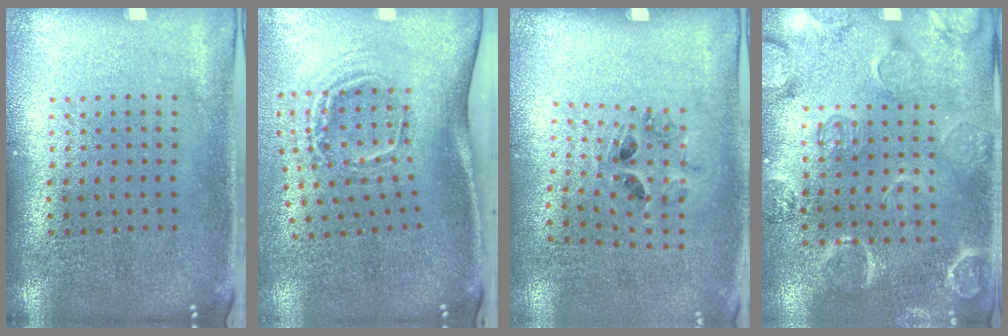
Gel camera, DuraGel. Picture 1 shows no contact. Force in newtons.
{"total": 2.1, "press": 1.3, "slide": 1.6}
{"total": 1.3, "press": 0.8, "slide": 1.1}
{"total": 2.5, "press": 2.2, "slide": 1.2}